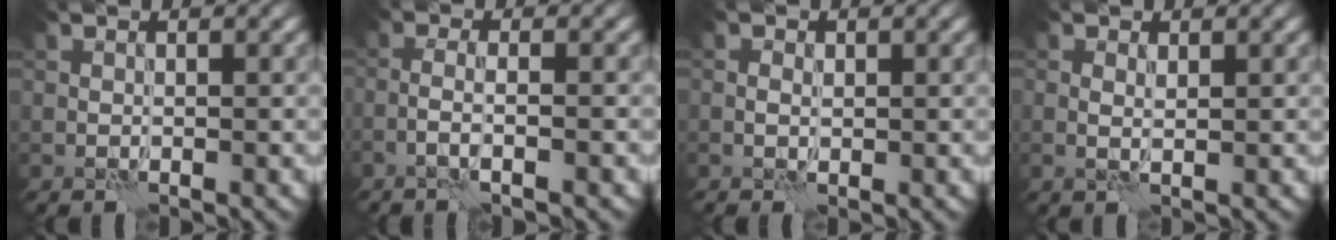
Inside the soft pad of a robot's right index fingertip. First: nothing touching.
{"total": 2.2, "force": [-1.1, 0.4, 1.9], "torque": [-0.033, 0.008, -0.029]}
{"total": 1.2, "force": [0.0, 1.0, 0.7], "torque": [-0.008, 0.004, -0.001]}
{"total": 0.9, "force": [0.4, 0.3, 0.7], "torque": [-0.016, -0.001, 0.007]}